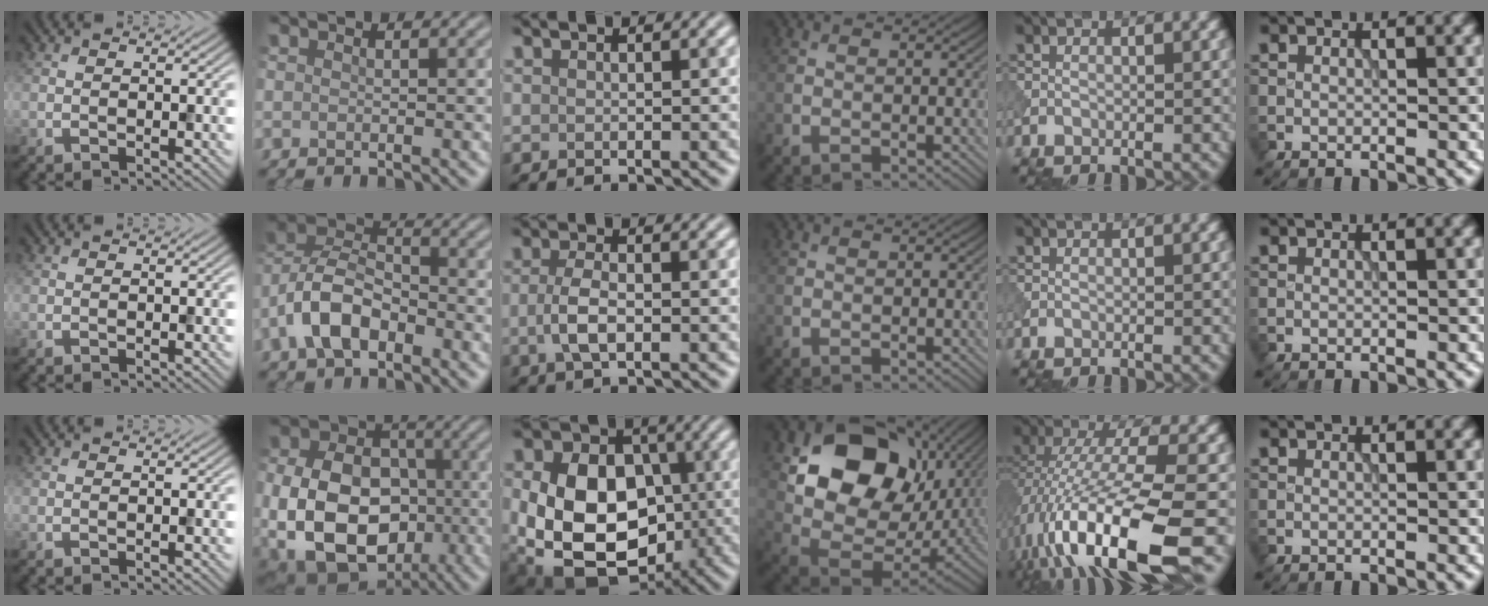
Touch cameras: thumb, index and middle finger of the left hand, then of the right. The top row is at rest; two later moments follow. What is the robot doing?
{"motion": "extract", "object": "peg toy"}